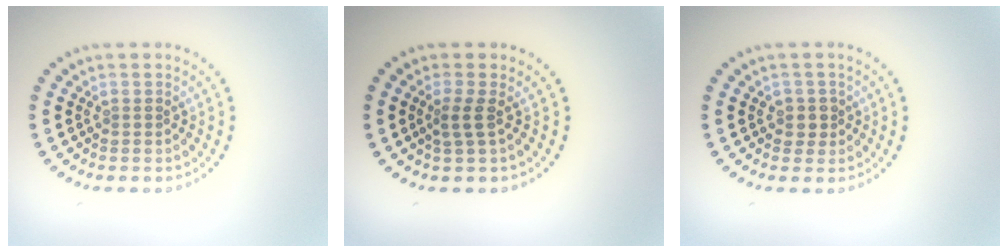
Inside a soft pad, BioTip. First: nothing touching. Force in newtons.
{"total": 1.8, "press": 1.3, "slide": 1.3}
{"total": 1.3, "press": 1.1, "slide": 0.6}